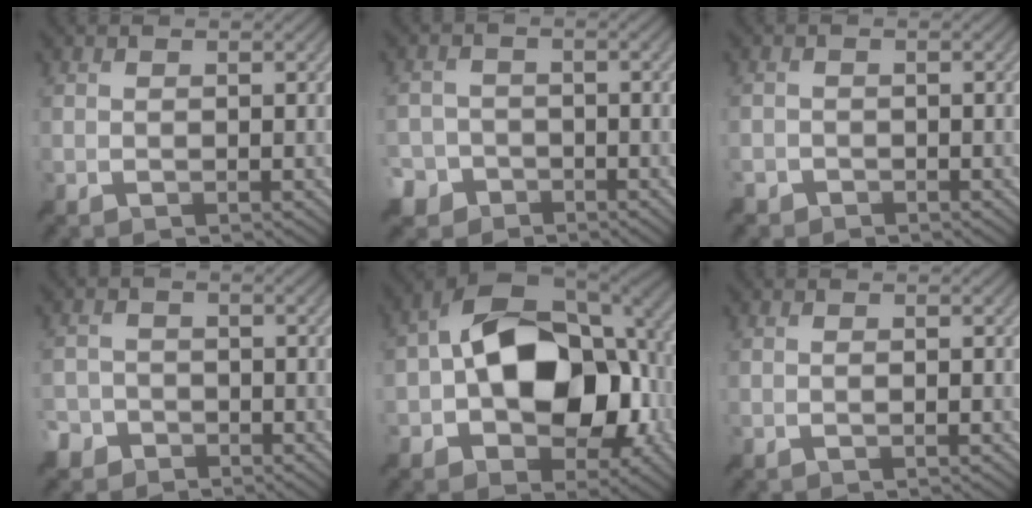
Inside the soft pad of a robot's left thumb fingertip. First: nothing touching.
{"total": 5.1, "force": [-3.3, 3.7, 1.1], "torque": [-0.016, -0.005, -0.071]}
{"total": 1.6, "force": [-1.3, 0.9, 0.1], "torque": [0.000, -0.002, -0.032]}
{"total": 3.6, "force": [-2.6, 2.4, 0.7], "torque": [-0.018, 0.001, -0.055]}
{"total": 17.1, "force": [-0.9, 10.4, 13.5], "torque": [-0.219, 0.003, -0.026]}
{"total": 0.5, "force": [-0.1, -0.1, 0.5], "torque": [-0.010, 0.001, -0.003]}